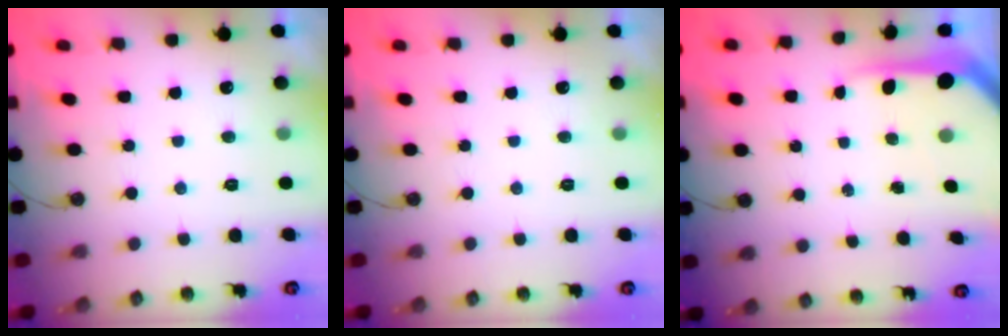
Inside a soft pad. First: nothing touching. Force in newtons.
{"total": 0.0}
{"total": 8.3, "press": 8.3, "slide": 0.8}